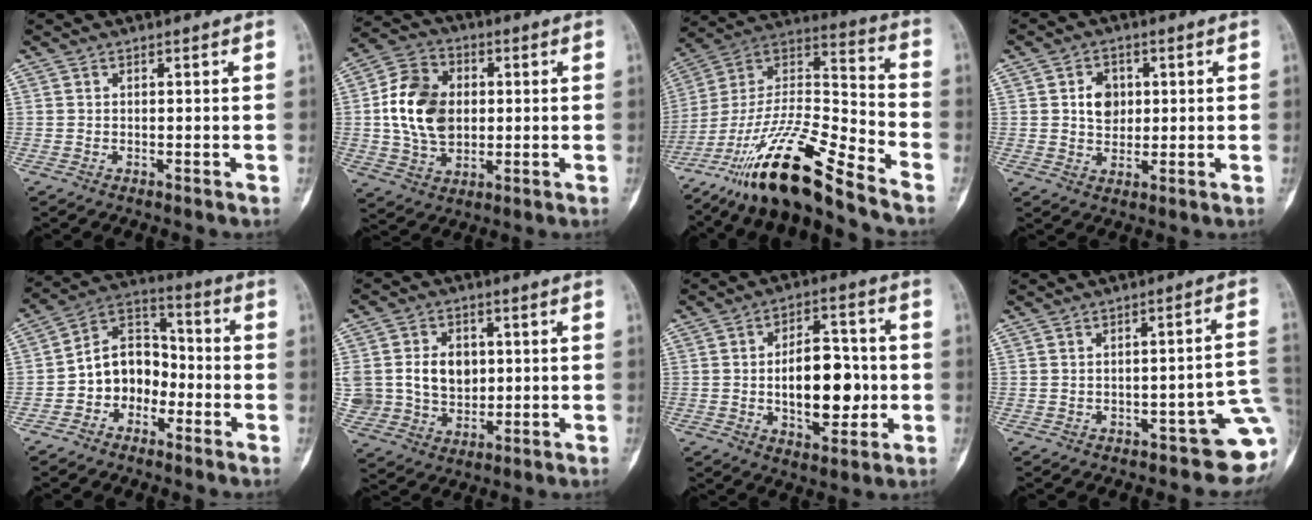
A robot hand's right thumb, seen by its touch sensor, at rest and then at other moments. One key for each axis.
{"total": 14.1, "fx": 0.9, "fy": 10.4, "fz": 9.5, "tx": -0.152, "ty": 0.009, "tz": 0.017}
{"total": 21.3, "fx": -15.8, "fy": 3.6, "fz": 13.9, "tx": -0.281, "ty": 0.073, "tz": -0.291}
{"total": 5.8, "fx": 1.1, "fy": 4.6, "fz": 3.4, "tx": -0.031, "ty": -0.004, "tz": 0.018}
{"total": 10.9, "fx": -3.2, "fy": 8.4, "fz": 6.0, "tx": -0.067, "ty": 0.053, "tz": -0.070}
{"total": 14.2, "fx": 1.8, "fy": 11.4, "fz": 8.2, "tx": -0.140, "ty": 0.004, "tz": 0.052}
{"total": 14.4, "fx": -1.1, "fy": 8.0, "fz": 11.9, "tx": -0.148, "ty": 0.018, "tz": -0.011}
{"total": 9.5, "fx": -3.1, "fy": 3.8, "fz": 8.1, "tx": -0.064, "ty": 0.026, "tz": -0.035}